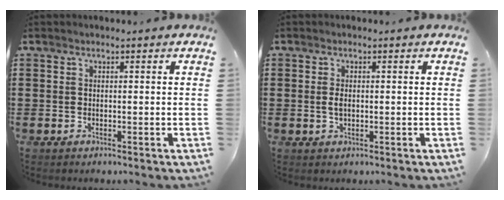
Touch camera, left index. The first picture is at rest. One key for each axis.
{"total": 1.6, "fx": -0.1, "fy": 0.8, "fz": 1.3, "tx": -0.029, "ty": 0.002, "tz": -0.002}